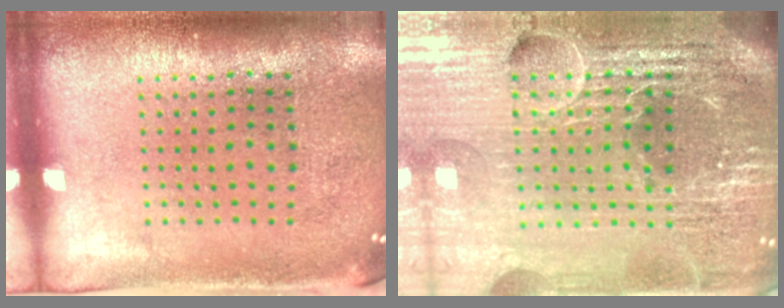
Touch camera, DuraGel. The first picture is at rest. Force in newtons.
{"total": 6.5, "press": 5.7, "slide": 3.1}